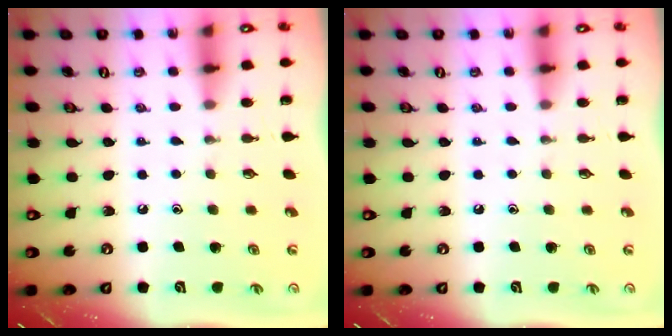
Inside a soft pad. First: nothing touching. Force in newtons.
{"total": 0.0}